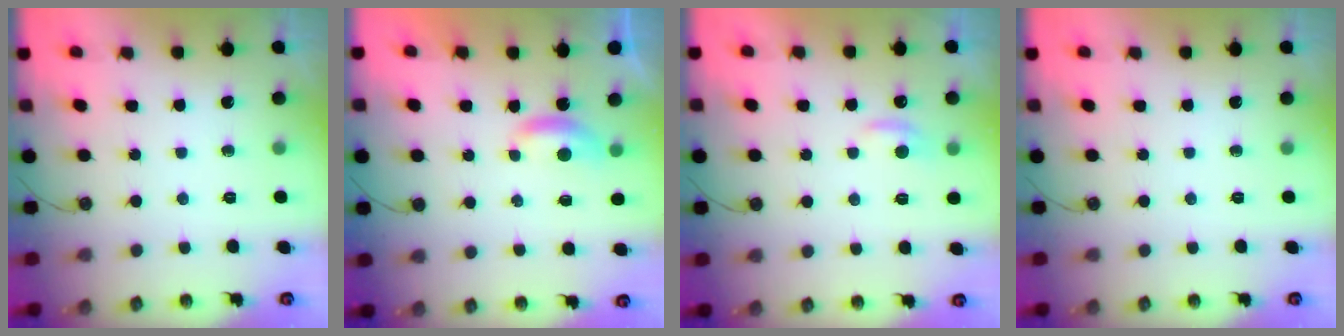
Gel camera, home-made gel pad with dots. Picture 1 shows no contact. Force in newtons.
{"total": 1.8, "press": 1.7, "slide": 0.4}
{"total": 0.9, "press": 0.8, "slide": 0.4}
{"total": 0.0}